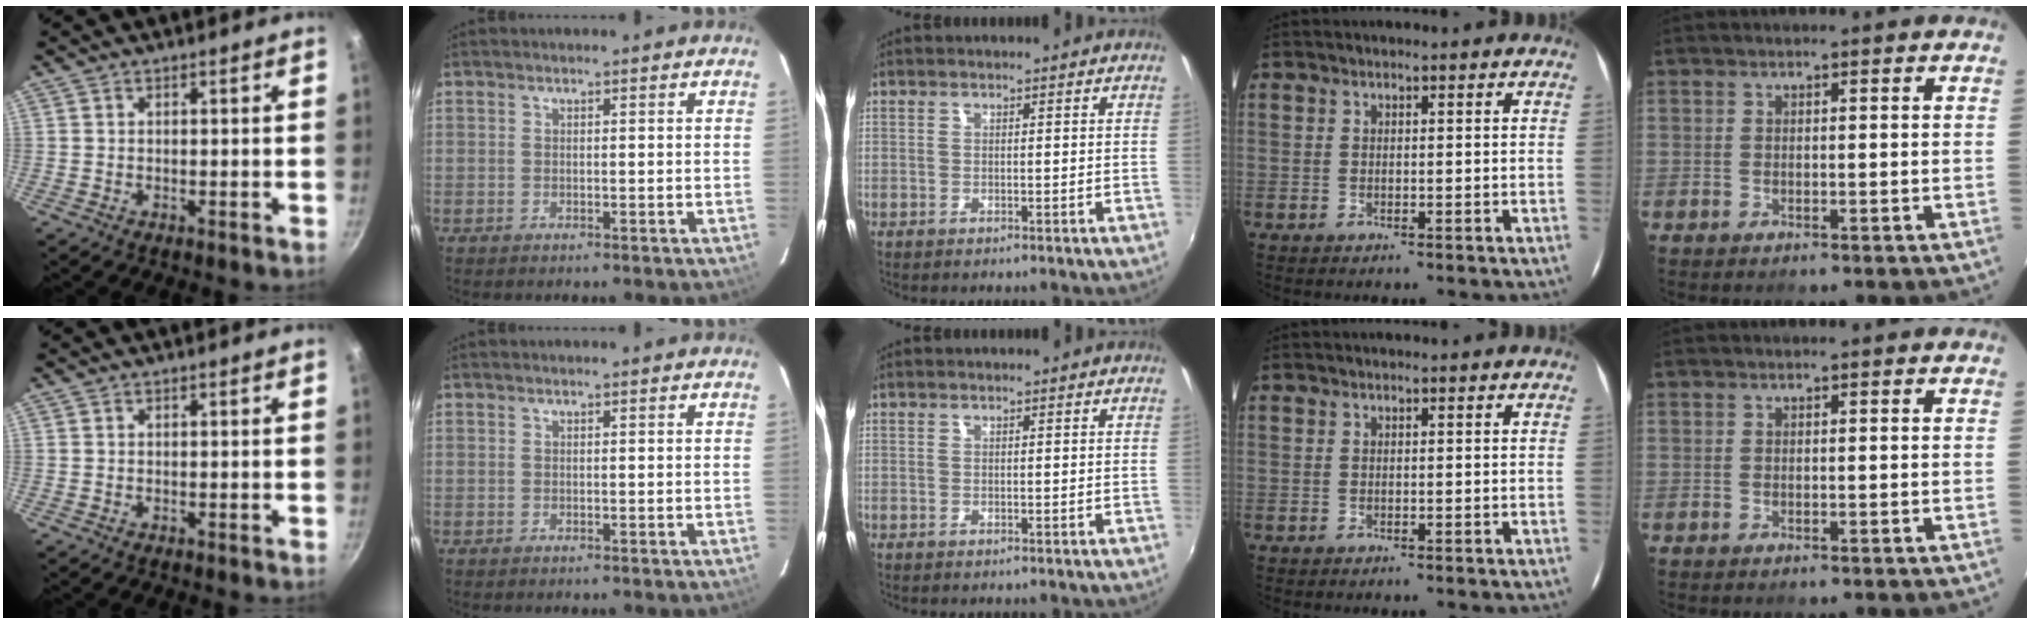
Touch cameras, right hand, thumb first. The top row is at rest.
{}